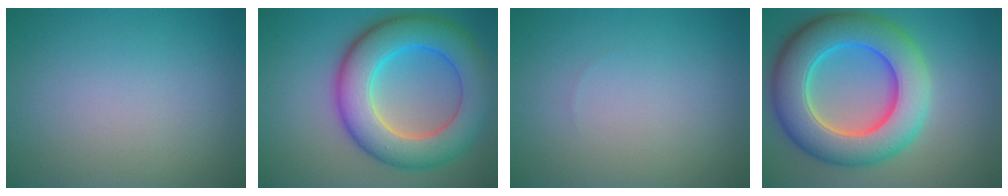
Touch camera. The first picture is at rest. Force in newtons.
{"total": 9.9, "press": 9.9, "slide": 0.3}
{"total": 0.0}
{"total": 11.0, "press": 11.0, "slide": 0.5}